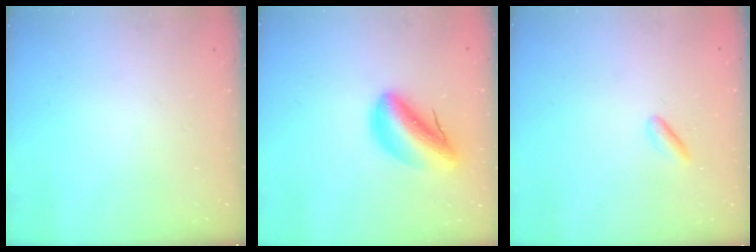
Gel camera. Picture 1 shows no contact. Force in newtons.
{"total": 10.2, "press": 9.7, "slide": 3.0}
{"total": 1.1, "press": 0.9, "slide": 0.7}